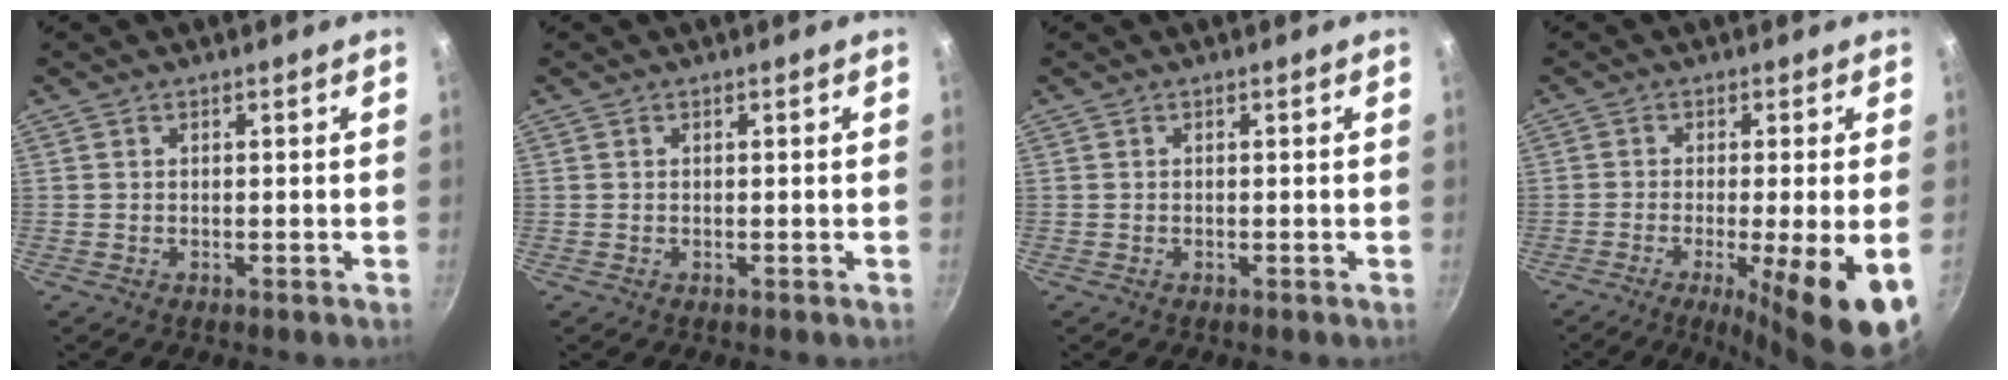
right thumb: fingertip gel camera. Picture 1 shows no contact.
{"total": 0.0}
{"total": 0.0}
{"total": 12.3, "force": [-4.1, 1.5, 11.5], "torque": [-0.183, -0.010, -0.057]}